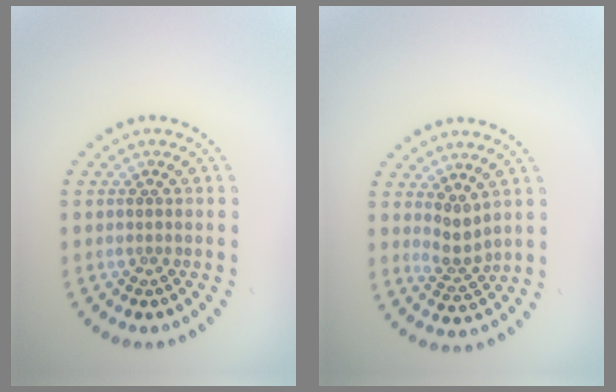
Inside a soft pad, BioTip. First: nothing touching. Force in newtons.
{"total": 2.2, "press": 1.5, "slide": 1.5}